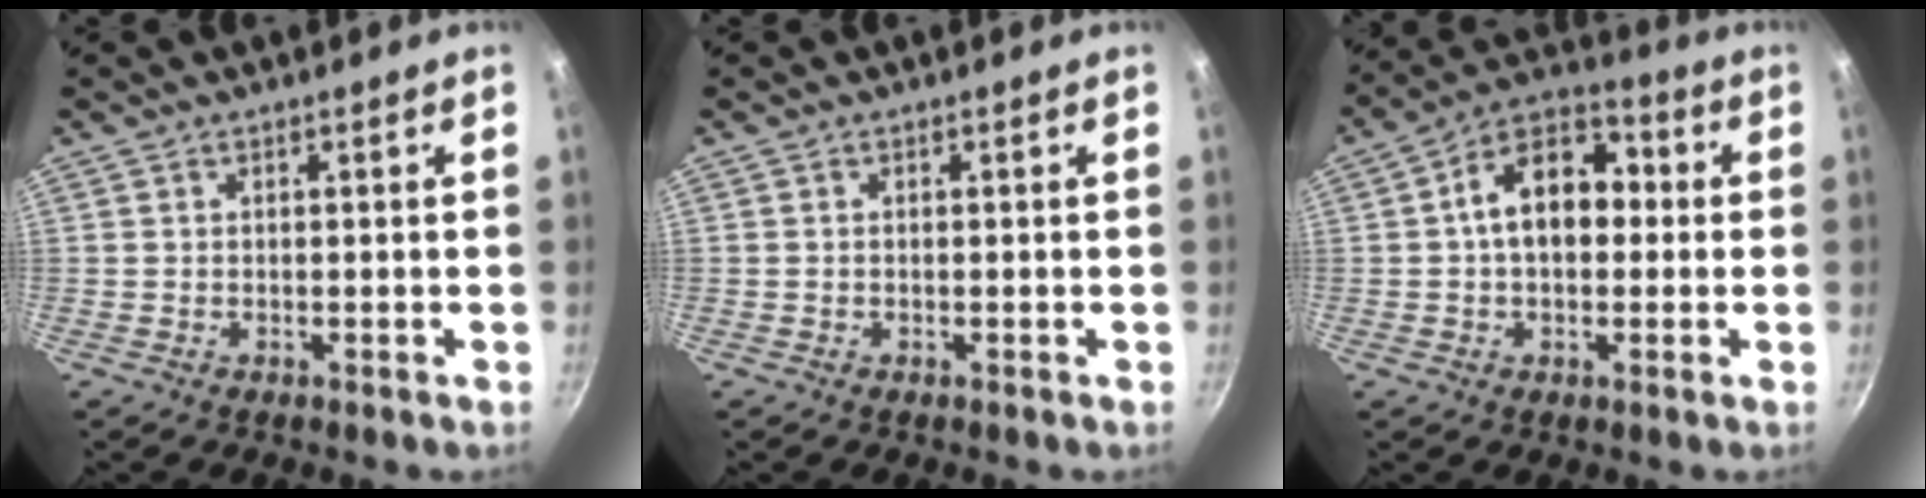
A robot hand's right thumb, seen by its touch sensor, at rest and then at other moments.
{"total": 0.0}
{"total": 13.2, "force": [0.9, 8.9, 9.7], "torque": [-0.109, 0.038, -0.004]}